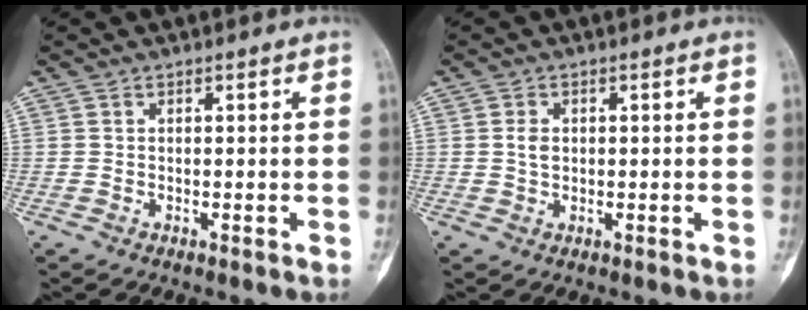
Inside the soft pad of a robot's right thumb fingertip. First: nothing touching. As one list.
[{"total": 2.3, "force": [0.3, 1.7, 1.6], "torque": [-0.025, 0.001, 0.008]}]